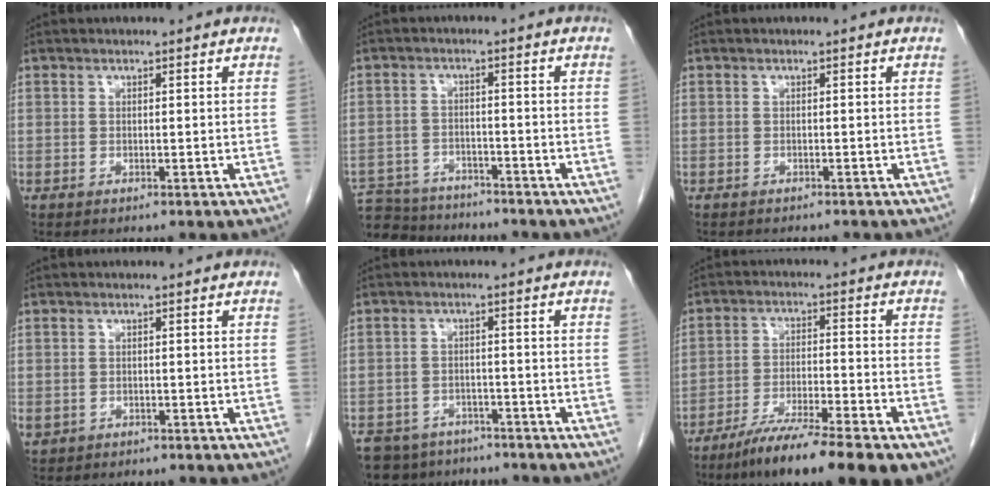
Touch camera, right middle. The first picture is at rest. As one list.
[{"total": 11.5, "force": [-10.7, 3.2, 2.7], "torque": [-0.051, 0.005, -0.162]}, {"total": 2.7, "force": [-2.5, 0.7, 0.8], "torque": [-0.012, -0.003, -0.029]}, {"total": 1.7, "force": [-0.7, 1.5, 0.5], "torque": [-0.008, 0.002, -0.003]}, {"total": 11.4, "force": [-9.4, 5.9, 2.6], "torque": [-0.062, -0.001, -0.122]}, {"total": 13.9, "force": [-9.7, 1.4, 9.9], "torque": [-0.145, -0.026, -0.159]}]